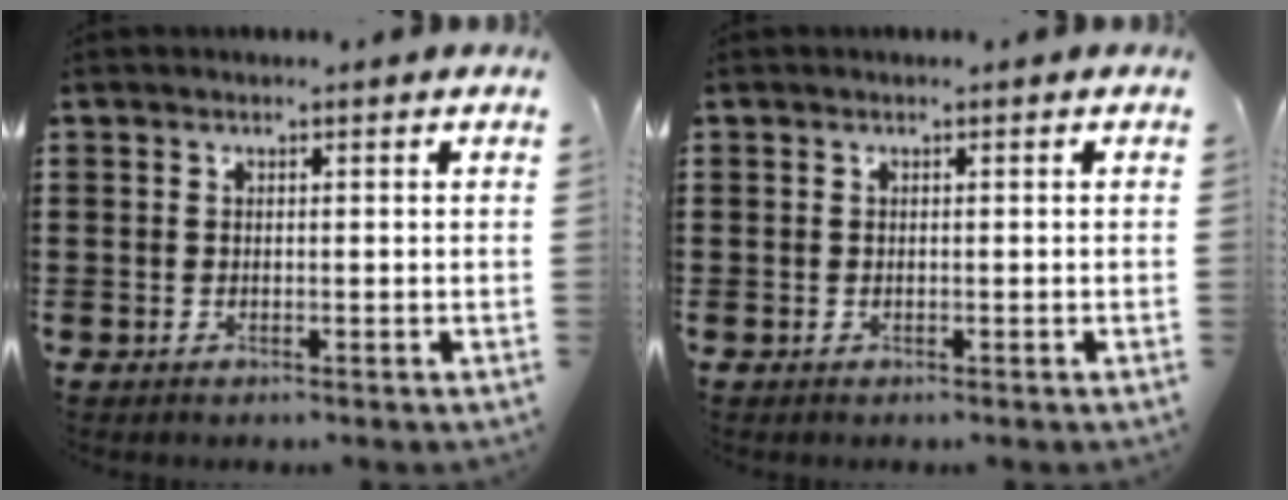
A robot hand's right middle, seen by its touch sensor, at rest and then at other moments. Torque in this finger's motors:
{"motor_torque": [-0.33, 0.04, -0.07, -0.02]}